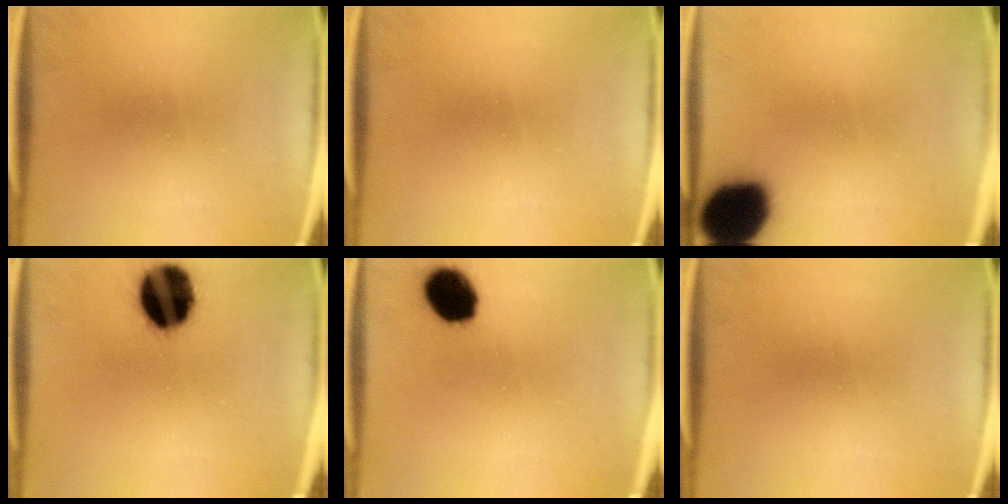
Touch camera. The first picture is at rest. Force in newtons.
{"total": 0.0}
{"total": 19.5}
{"total": 18.5}
{"total": 10.9}
{"total": 0.0}